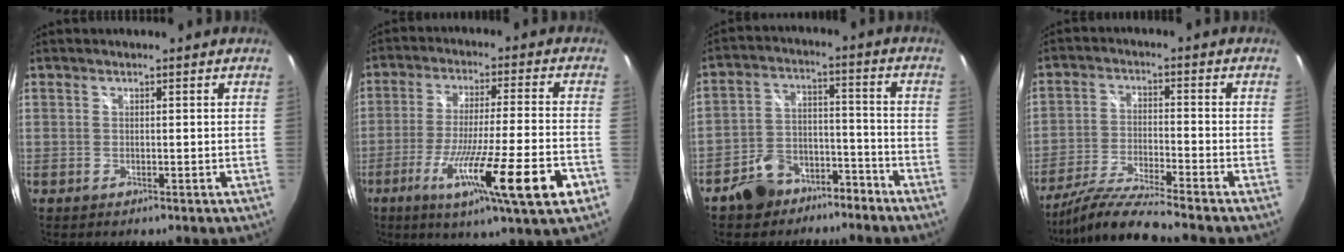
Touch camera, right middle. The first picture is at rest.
{"total": 17.8, "force": [-8.2, 0.0, 15.7], "torque": [-0.269, -0.054, -0.131]}
{"total": 10.8, "force": [-7.8, 6.4, 4.0], "torque": [-0.085, 0.035, -0.110]}
{"total": 10.2, "force": [-9.1, -1.3, 4.4], "torque": [-0.100, -0.010, -0.175]}